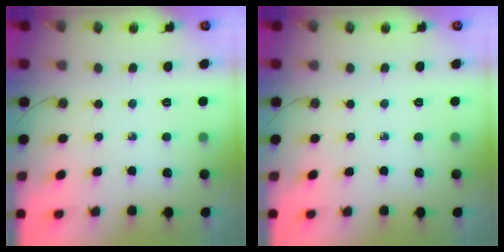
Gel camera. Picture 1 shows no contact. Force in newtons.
{"total": 0.0}